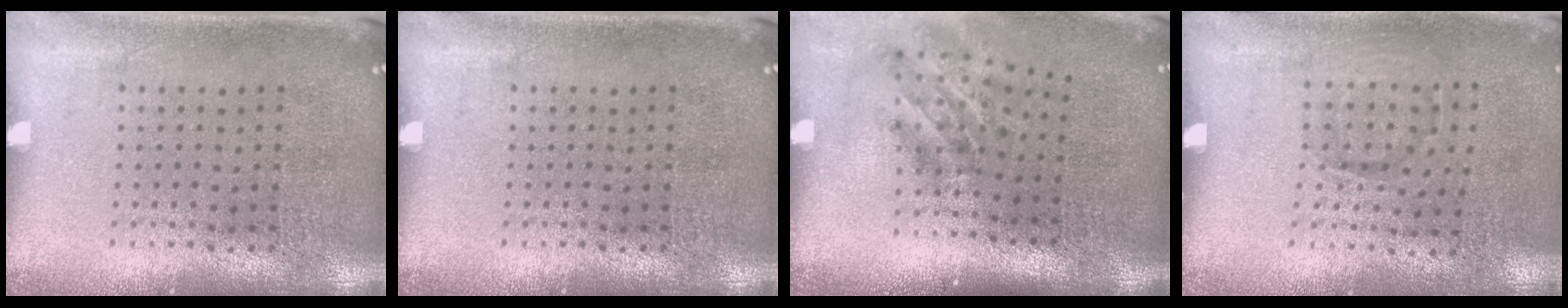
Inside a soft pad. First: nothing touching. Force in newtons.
{"total": 0.0}
{"total": 1.9, "press": 1.2, "slide": 1.5}
{"total": 0.9, "press": 0.6, "slide": 0.7}